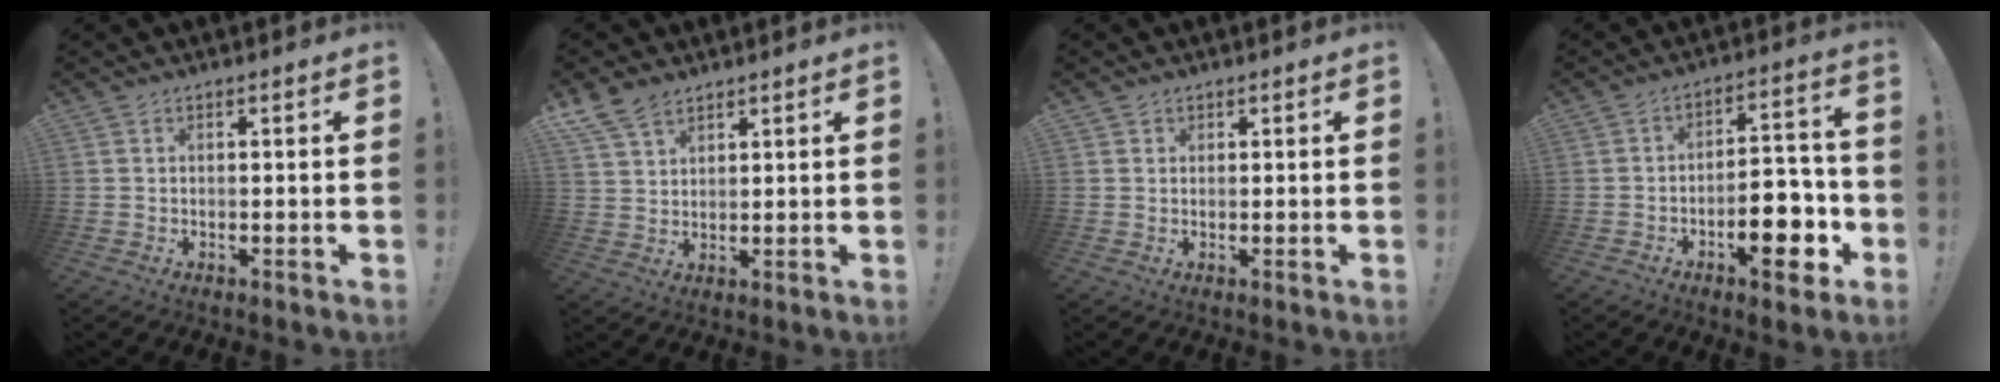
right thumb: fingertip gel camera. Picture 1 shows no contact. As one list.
[{"total": 7.2, "force": [5.3, 3.9, 2.9], "torque": [-0.059, -0.022, 0.104]}, {"total": 1.1, "force": [0.8, 0.8, 0.1], "torque": [0.002, -0.002, 0.013]}, {"total": 14.5, "force": [-5.6, 6.8, 11.6], "torque": [-0.130, 0.036, -0.087]}]